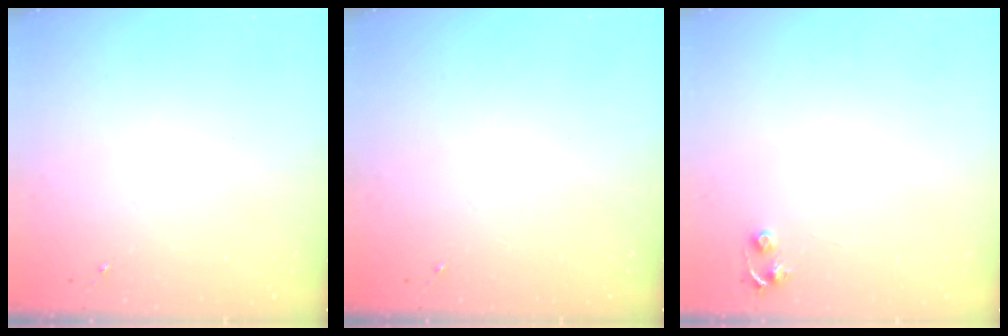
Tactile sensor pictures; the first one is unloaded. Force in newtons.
{"total": 0.0}
{"total": 4.8, "press": 4.8, "slide": 0.6}